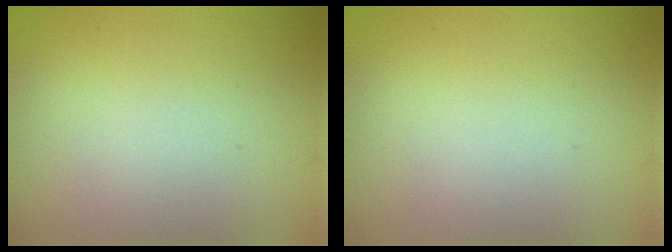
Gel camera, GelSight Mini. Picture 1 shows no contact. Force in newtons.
{"total": 0.0}